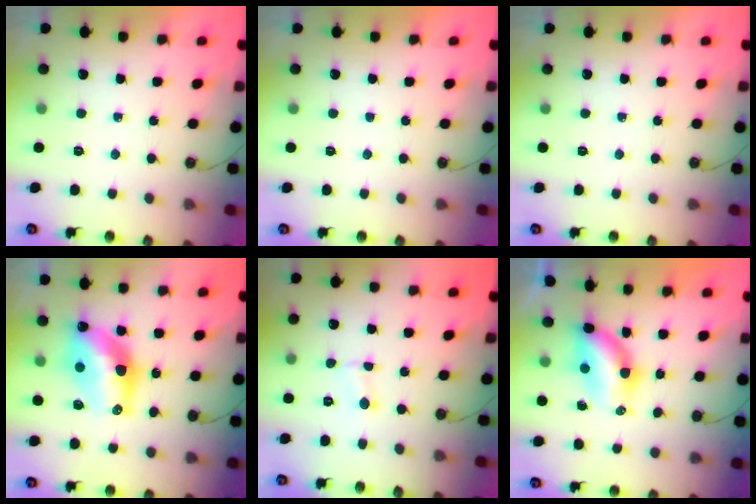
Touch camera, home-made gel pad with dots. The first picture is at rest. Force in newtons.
{"total": 0.0}
{"total": 0.0}
{"total": 12.7, "press": 12.7, "slide": 0.8}
{"total": 1.1, "press": 1.0, "slide": 0.3}
{"total": 5.8, "press": 5.8, "slide": 0.5}